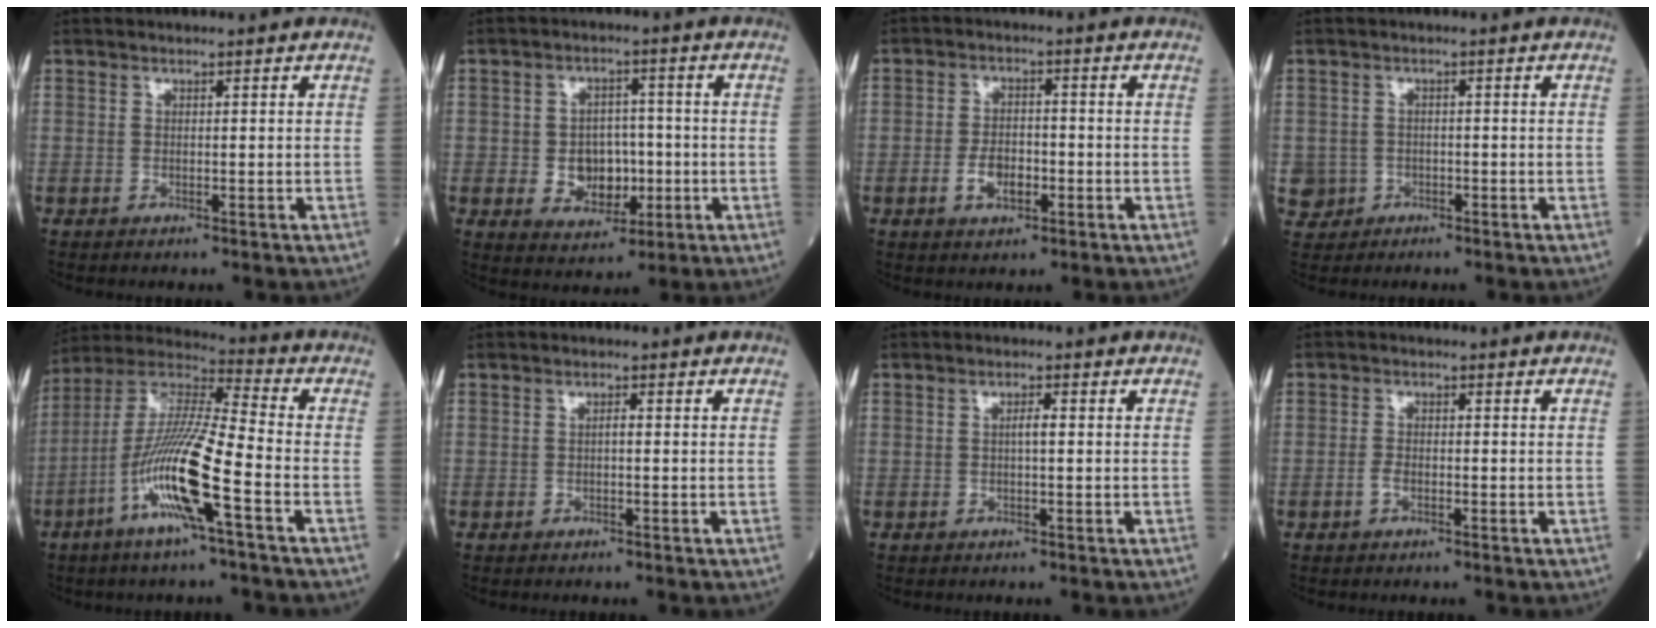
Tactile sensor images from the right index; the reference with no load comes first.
{"total": 7.0, "force": [-1.1, 5.2, 4.6], "torque": [-0.070, 0.007, -0.009]}
{"total": 4.6, "force": [-1.7, 2.4, 3.5], "torque": [-0.066, 0.002, -0.028]}
{"total": 3.0, "force": [-1.0, 2.8, -0.1], "torque": [0.007, 0.012, -0.017]}
{"total": 15.1, "force": [-5.8, 0.4, 14.0], "torque": [-0.286, -0.005, -0.118]}
{"total": 0.6, "force": [-0.1, 0.1, 0.6], "torque": [-0.011, 0.002, -0.003]}
{"total": 1.4, "force": [0.0, 0.2, 1.4], "torque": [-0.025, 0.004, -0.001]}
{"total": 1.7, "force": [-0.8, 0.9, 1.2], "torque": [-0.026, 0.003, -0.015]}